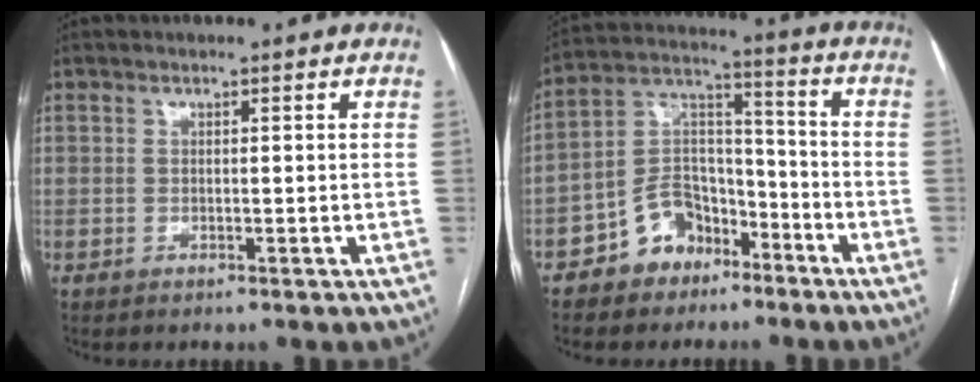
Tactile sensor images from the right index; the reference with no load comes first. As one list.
[{"total": 10.3, "force": [-6.3, 7.0, 4.2], "torque": [-0.087, 0.031, -0.108]}]